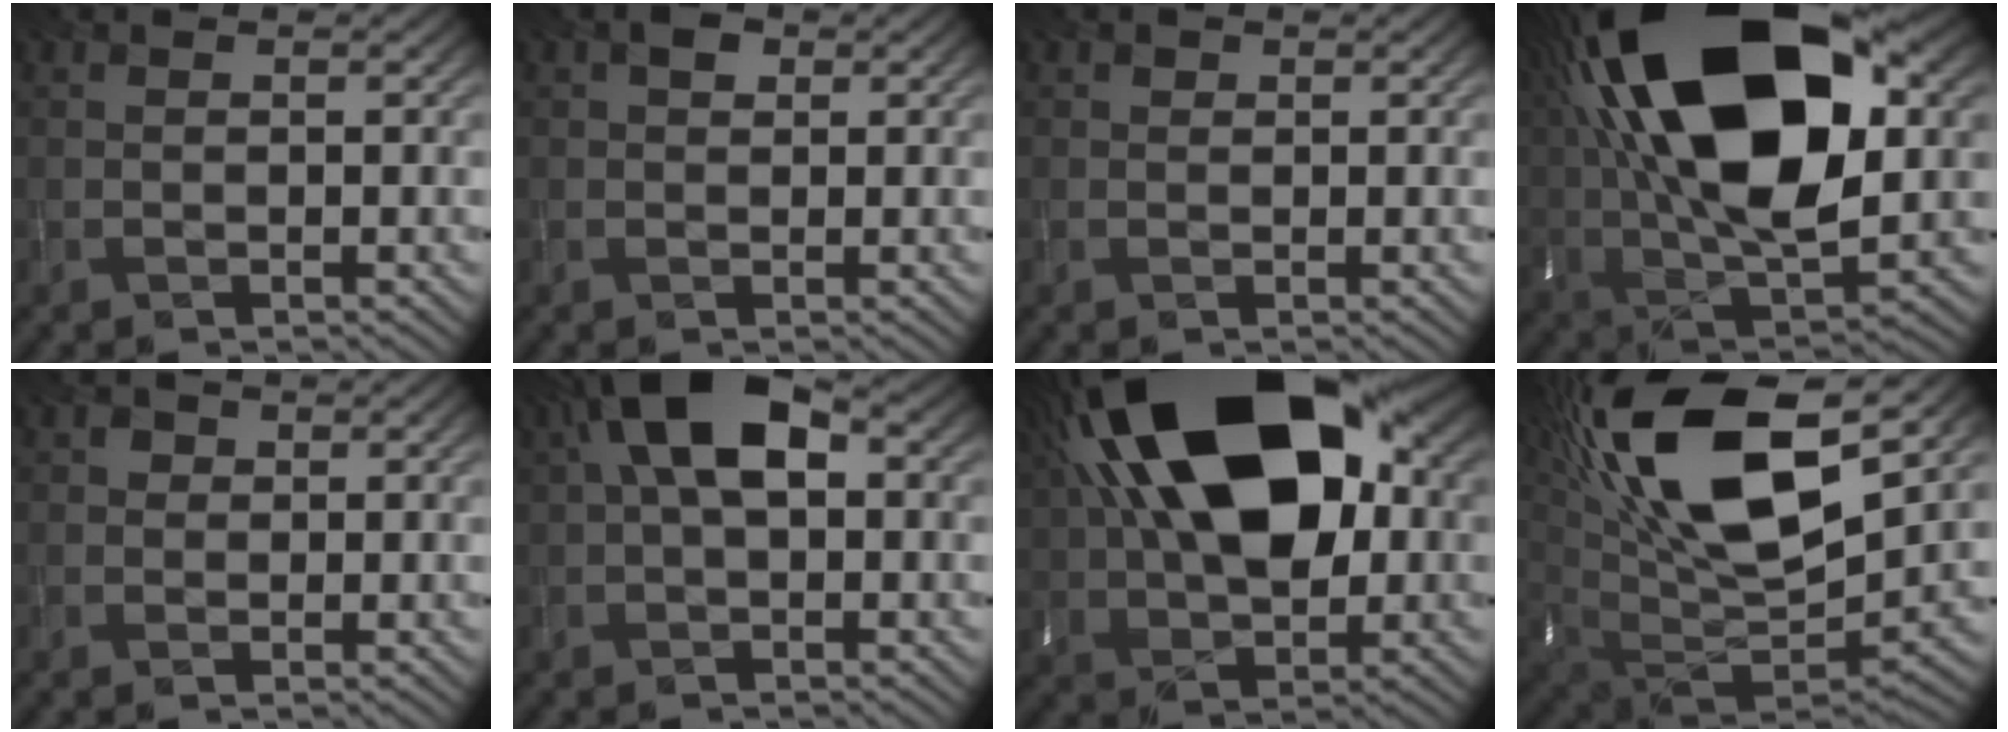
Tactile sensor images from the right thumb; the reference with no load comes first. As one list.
[{"total": 1.1, "force": [0.6, 0.8, 0.6], "torque": [-0.010, 0.002, 0.004]}, {"total": 0.6, "force": [0.4, 0.5, 0.1], "torque": [0.006, 0.003, -0.001]}, {"total": 22.2, "force": [6.9, 11.0, 18.0], "torque": [-0.370, 0.047, 0.105]}, {"total": 1.5, "force": [0.6, 1.3, 0.3], "torque": [-0.004, 0.007, -0.001]}, {"total": 9.4, "force": [2.8, 4.6, 7.7], "torque": [-0.156, 0.026, 0.034]}, {"total": 21.6, "force": [7.2, 11.9, 16.6], "torque": [-0.307, 0.053, 0.104]}, {"total": 20.4, "force": [9.4, 8.6, 15.9], "torque": [-0.354, 0.043, 0.159]}]